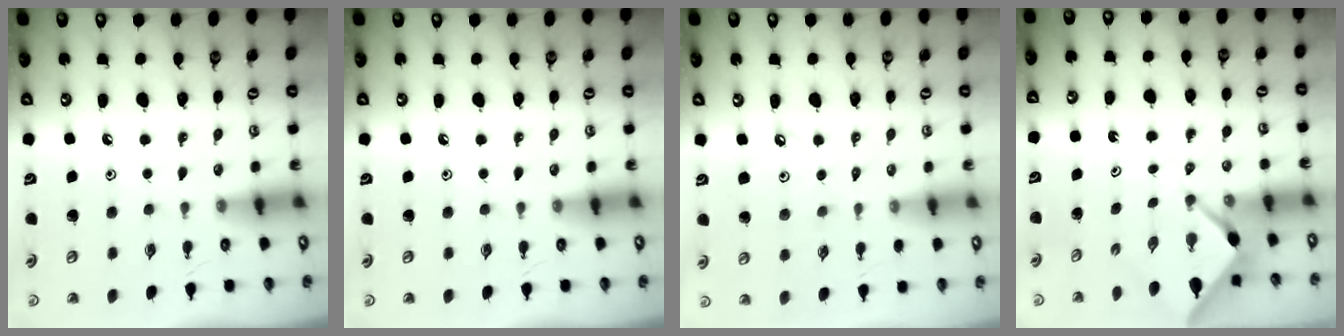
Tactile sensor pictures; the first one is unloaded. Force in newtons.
{"total": 0.0}
{"total": 3.8, "press": 3.7, "slide": 0.6}
{"total": 2.2, "press": 2.1, "slide": 0.3}